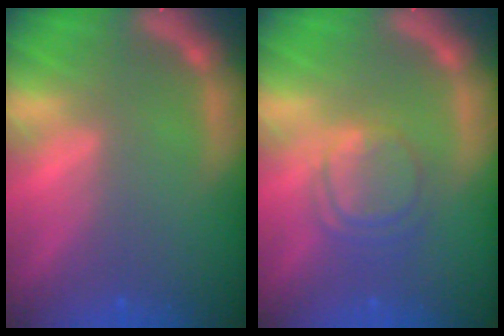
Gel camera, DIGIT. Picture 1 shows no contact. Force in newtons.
{"total": 4.5}